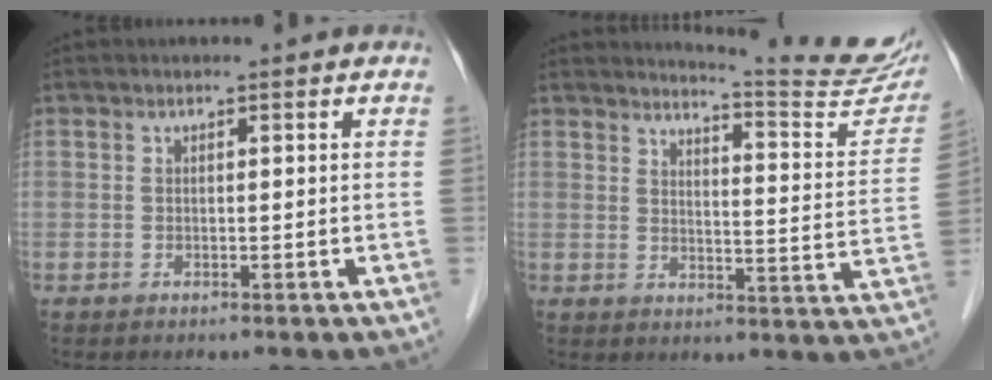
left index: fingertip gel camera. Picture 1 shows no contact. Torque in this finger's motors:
{"motor_torque": [0.45, -0.77, 0.01, 0.01]}